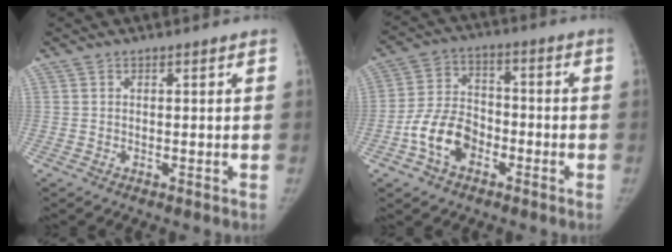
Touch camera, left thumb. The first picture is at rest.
{"total": 9.9, "force": [-4.3, 6.8, 5.8], "torque": [-0.095, 0.033, -0.082]}